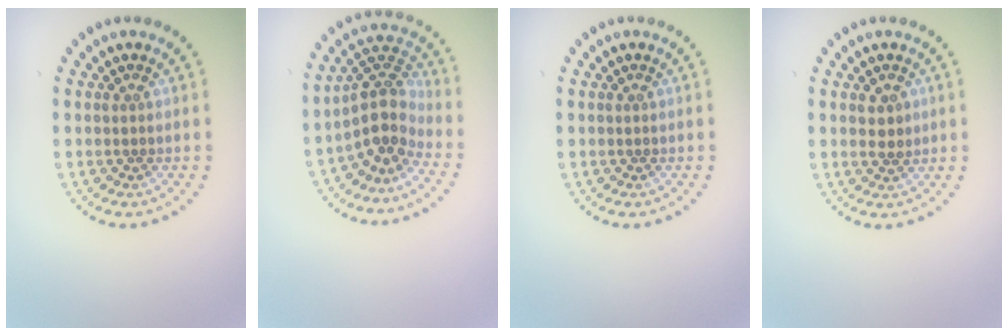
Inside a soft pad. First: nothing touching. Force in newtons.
{"total": 3.9, "press": 3.2, "slide": 2.3}
{"total": 0.0}
{"total": 1.9, "press": 1.8, "slide": 0.6}